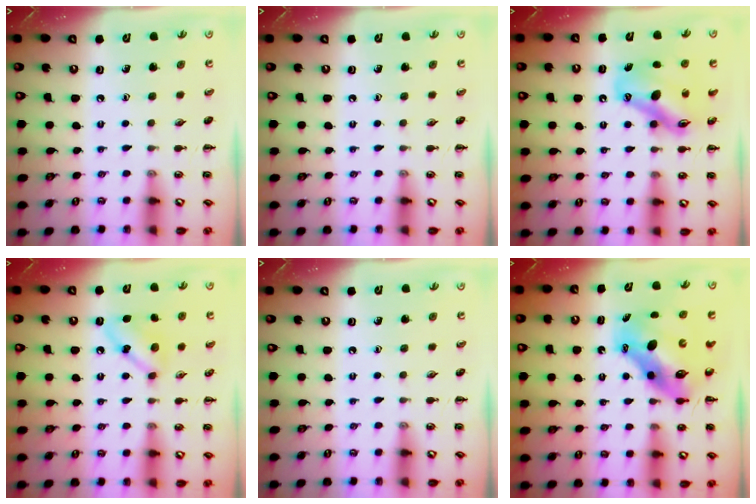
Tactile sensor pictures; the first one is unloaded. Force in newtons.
{"total": 0.0}
{"total": 12.5, "press": 12.0, "slide": 3.5}
{"total": 7.2, "press": 7.0, "slide": 1.7}
{"total": 0.0}
{"total": 10.1, "press": 9.7, "slide": 2.7}